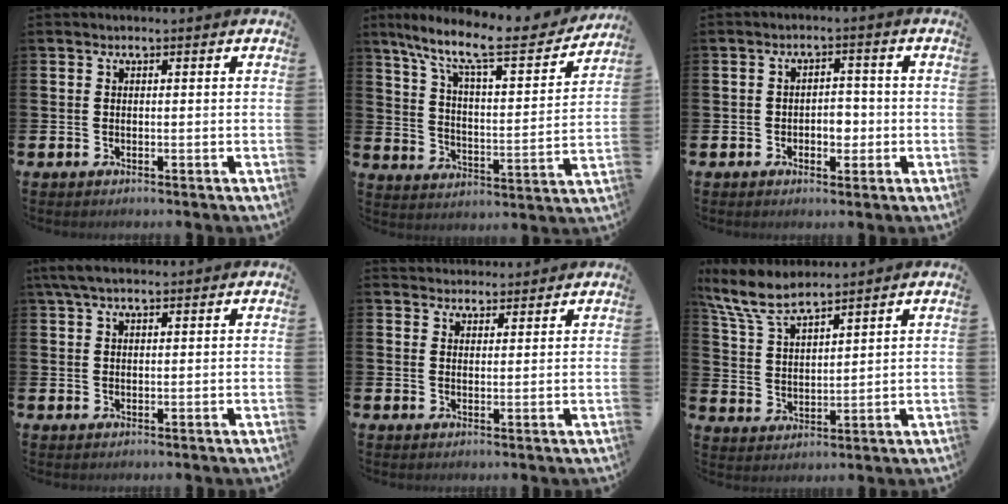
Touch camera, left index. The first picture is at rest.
{"total": 10.7, "force": [8.7, 2.1, 5.9], "torque": [-0.134, -0.059, 0.141]}
{"total": 2.7, "force": [-0.8, 2.0, 1.6], "torque": [-0.022, 0.002, -0.022]}
{"total": 3.5, "force": [2.7, 1.0, 2.0], "torque": [-0.042, -0.002, 0.049]}
{"total": 2.9, "force": [2.8, 0.9, -0.3], "torque": [0.001, -0.011, 0.051]}
{"total": 7.4, "force": [6.7, 1.2, 2.8], "torque": [-0.082, -0.024, 0.123]}